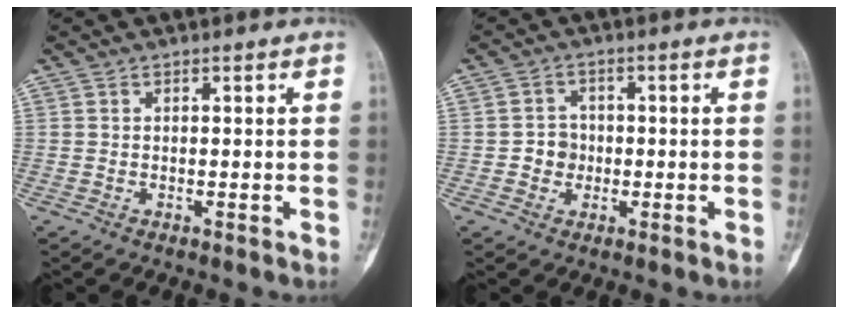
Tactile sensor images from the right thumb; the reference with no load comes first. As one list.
[{"total": 3.7, "force": [-0.6, 3.4, 1.3], "torque": [0.000, 0.009, -0.014]}]